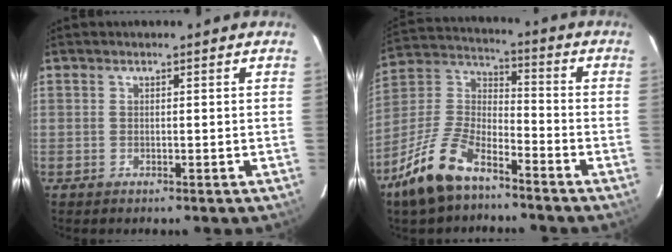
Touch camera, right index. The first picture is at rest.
{"total": 14.2, "force": [-9.7, 5.4, 8.8], "torque": [-0.199, 0.002, -0.190]}